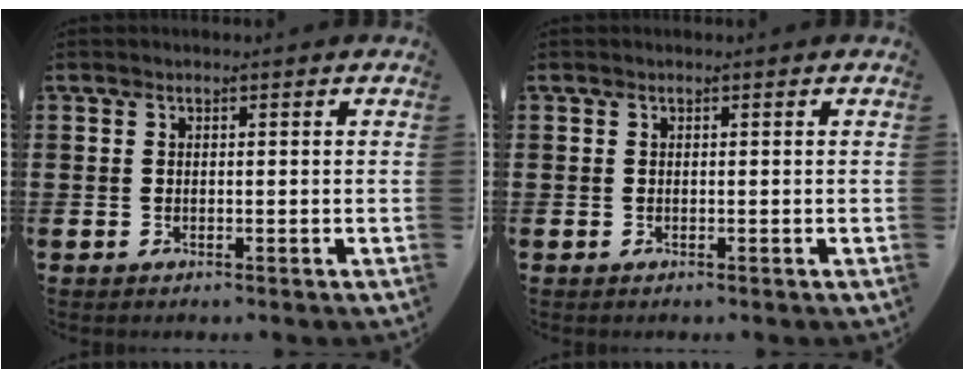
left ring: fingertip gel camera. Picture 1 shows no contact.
{"total": 0.0}